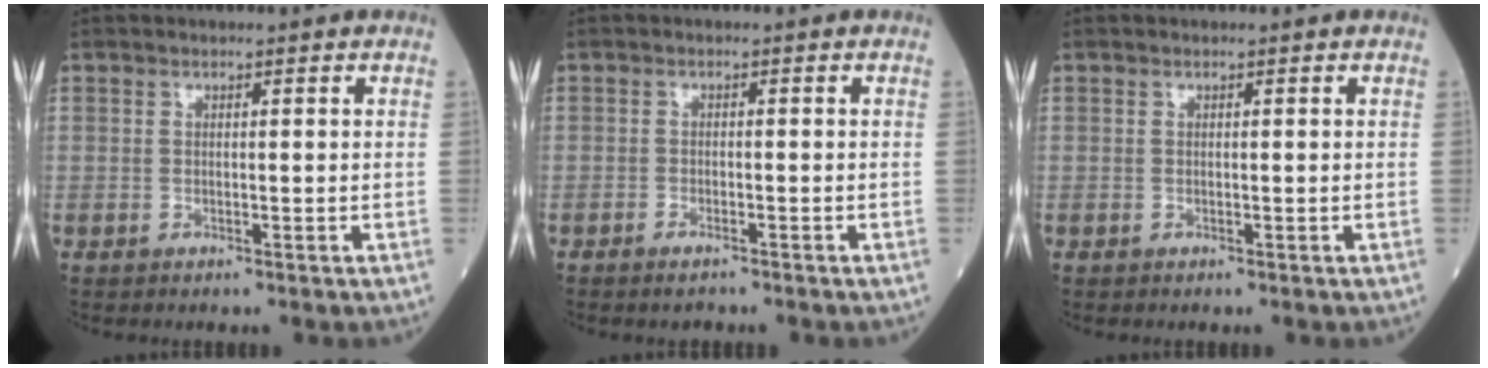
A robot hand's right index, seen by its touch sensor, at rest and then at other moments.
{"total": 1.4, "force": [-1.2, 0.3, 0.7], "torque": [-0.017, -0.002, -0.015]}
{"total": 0.0}